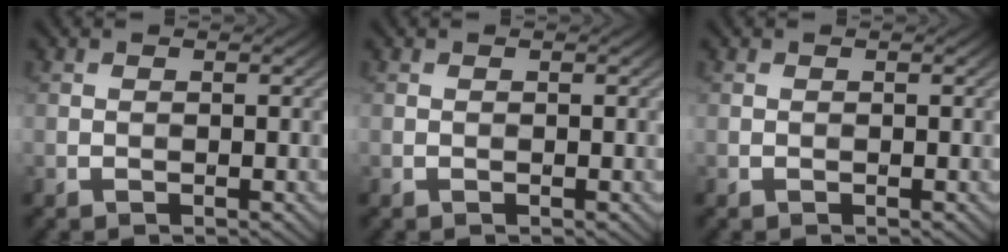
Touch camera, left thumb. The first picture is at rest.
{"total": 0.0}
{"total": 0.0}